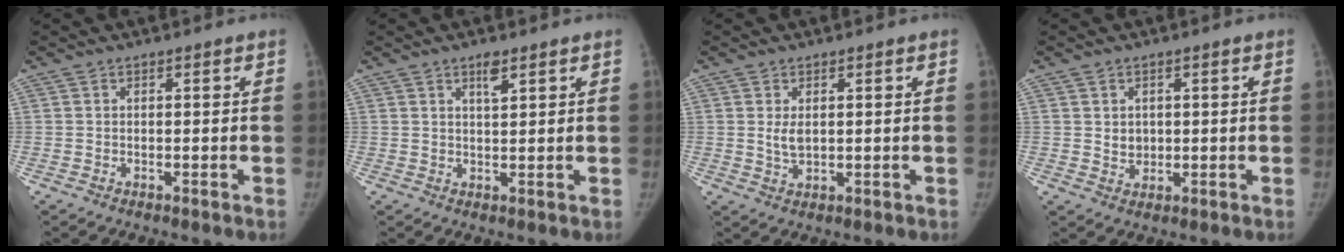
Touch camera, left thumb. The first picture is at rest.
{"total": 2.7, "force": [1.7, 0.8, 2.0], "torque": [-0.031, -0.008, 0.031]}
{"total": 2.8, "force": [0.6, 1.6, 2.1], "torque": [-0.034, -0.007, 0.015]}
{"total": 2.7, "force": [0.5, 2.3, 1.2], "torque": [-0.007, -0.004, 0.013]}